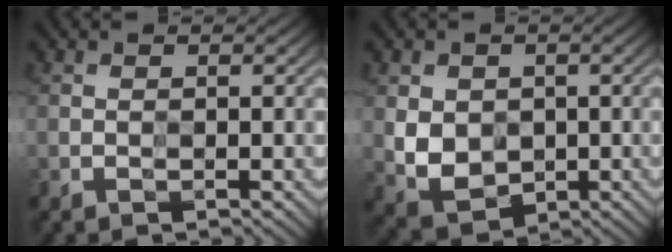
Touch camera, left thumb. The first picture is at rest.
{"total": 5.4, "force": [0.2, 4.5, 3.0], "torque": [-0.077, -0.014, 0.007]}